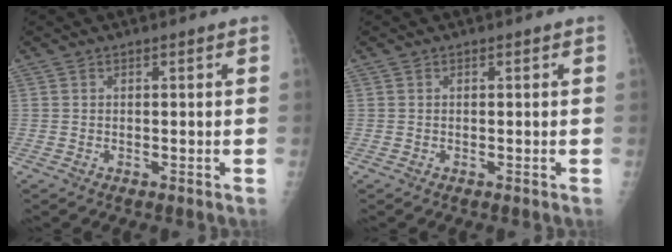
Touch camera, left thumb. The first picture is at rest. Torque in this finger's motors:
{"motor_torque": [0.01, 0.00, -0.08, -0.08, 0.00]}